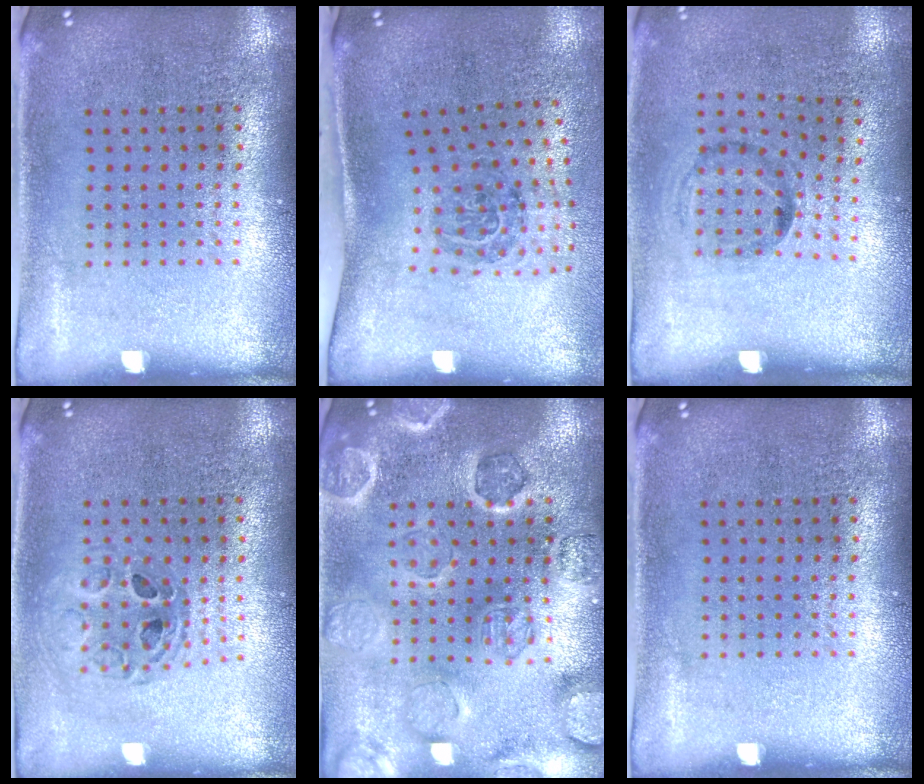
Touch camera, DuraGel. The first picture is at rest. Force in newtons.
{"total": 1.7, "press": 1.1, "slide": 1.4}
{"total": 1.3, "press": 0.7, "slide": 1.0}
{"total": 0.8, "press": 0.7, "slide": 0.2}
{"total": 2.7, "press": 2.7, "slide": 0.1}
{"total": 0.0}